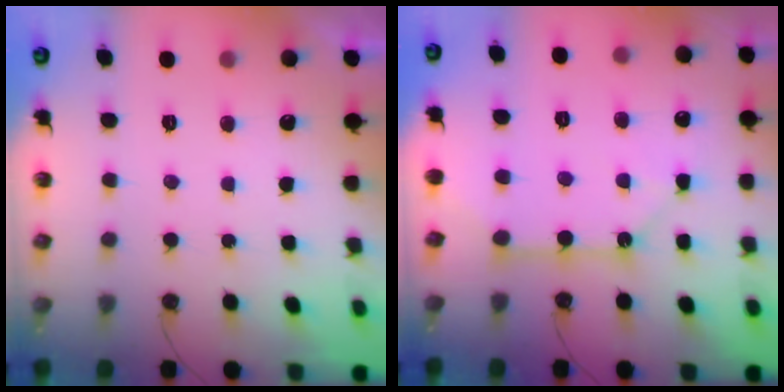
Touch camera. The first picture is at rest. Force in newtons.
{"total": 11.1, "press": 11.1, "slide": 1.1}